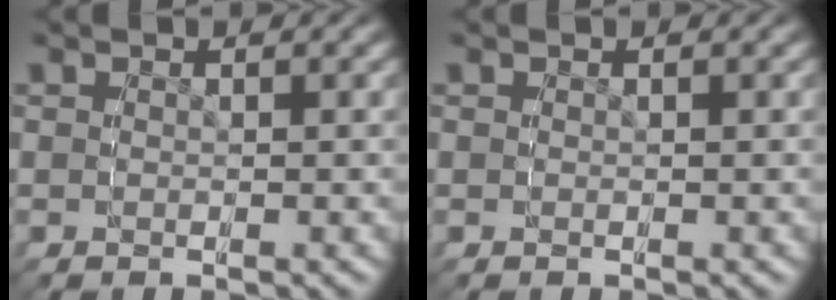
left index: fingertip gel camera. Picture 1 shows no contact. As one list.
[{"total": 0.0}]